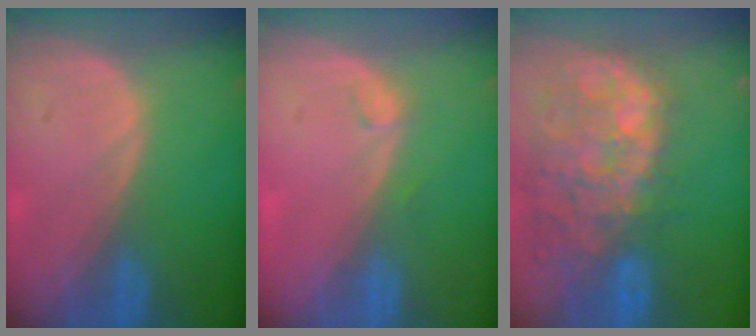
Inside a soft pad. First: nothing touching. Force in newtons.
{"total": 1.3, "press": 1.1, "slide": 0.5}
{"total": 14.1, "press": 11.6, "slide": 8.0}